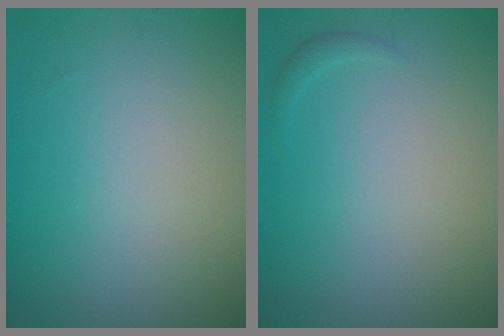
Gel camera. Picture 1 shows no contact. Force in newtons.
{"total": 0.6, "press": 0.6, "slide": 0.1}